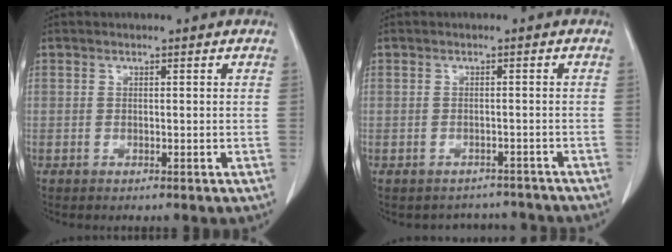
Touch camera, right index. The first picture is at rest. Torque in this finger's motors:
{"motor_torque": [-0.61, -0.45, -0.23, -0.07]}